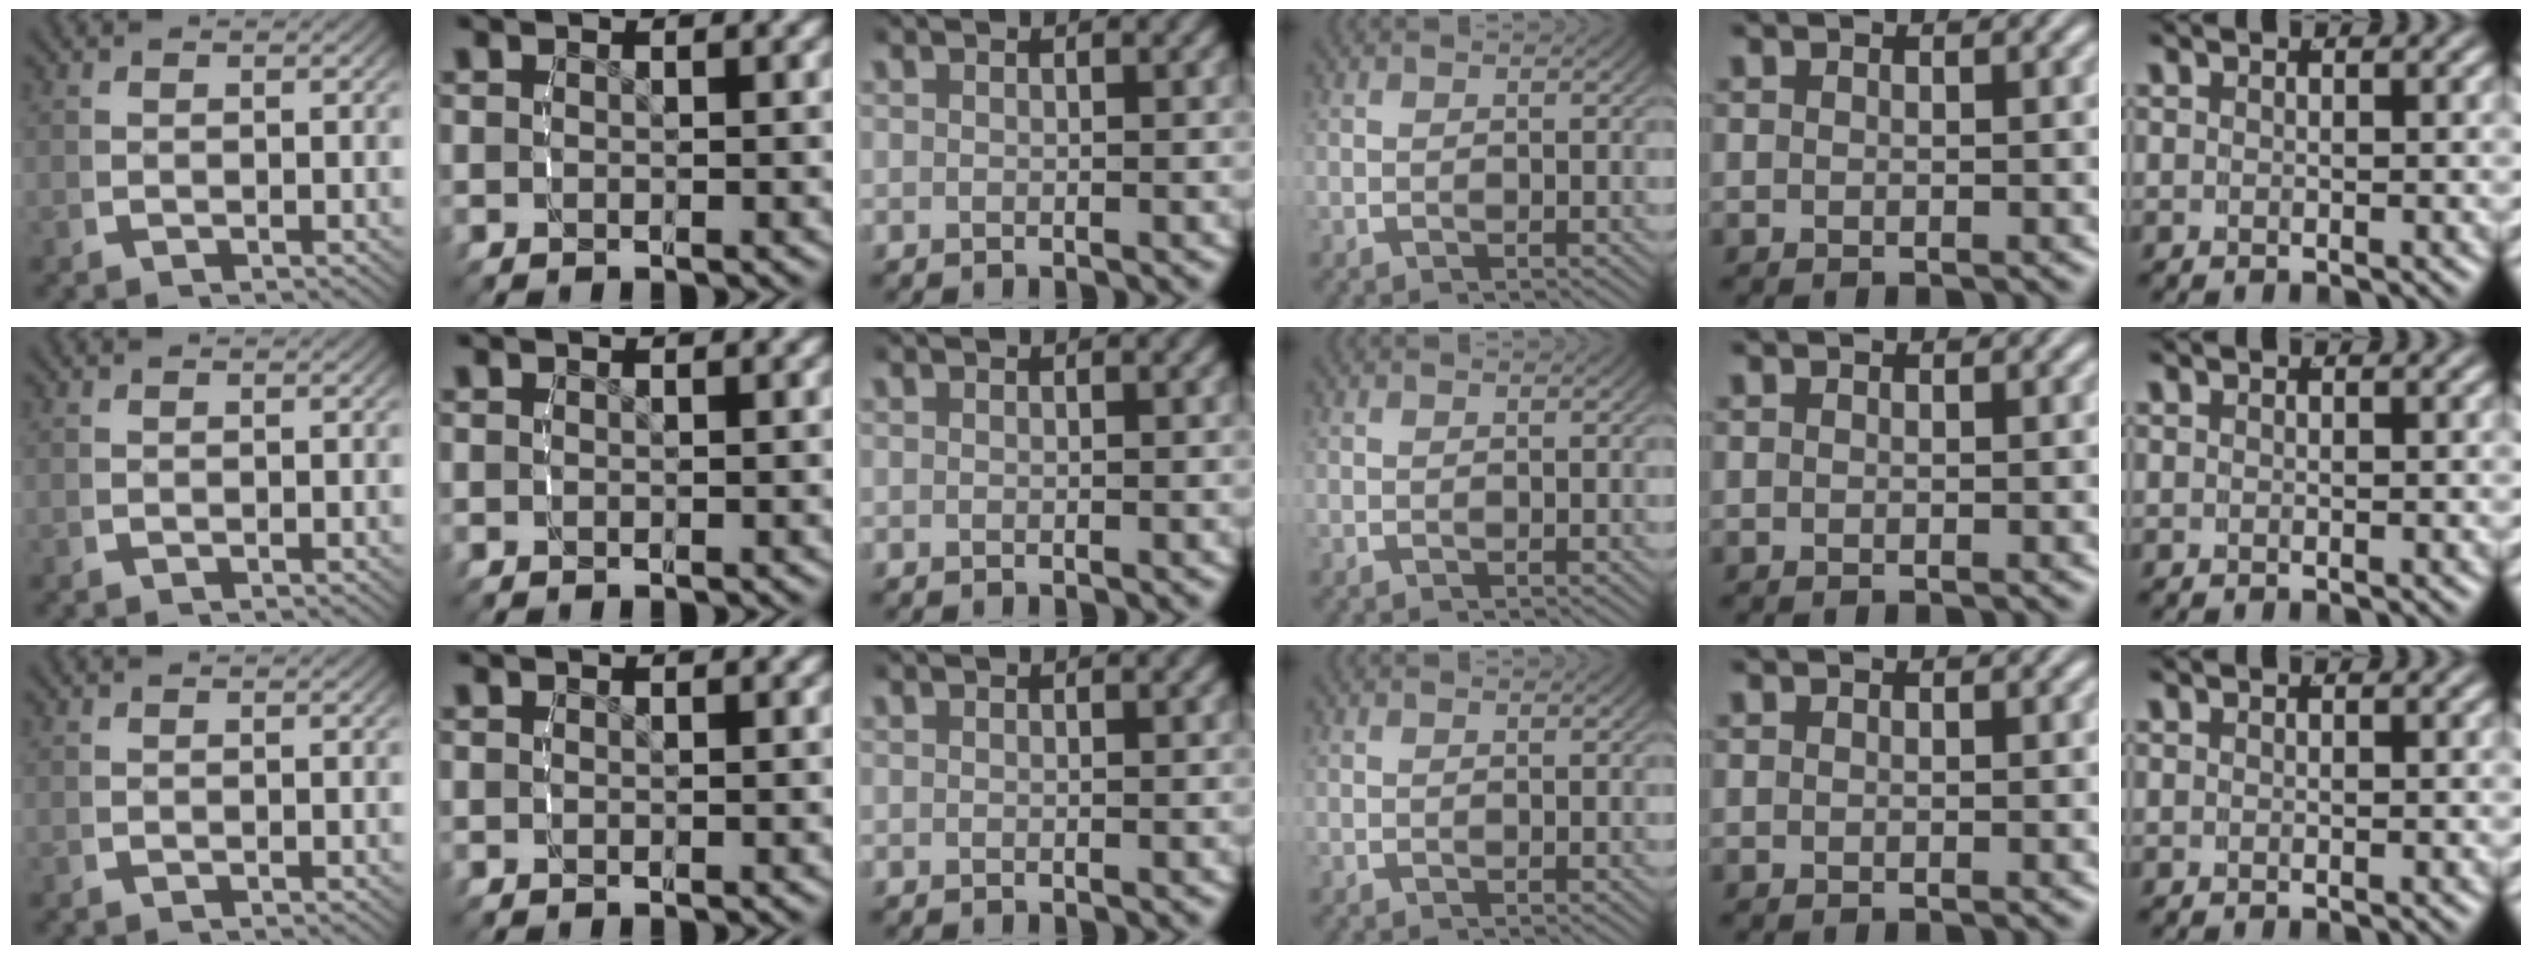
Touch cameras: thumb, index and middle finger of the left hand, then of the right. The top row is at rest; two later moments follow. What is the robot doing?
{"motion": "reach", "object": "router"}